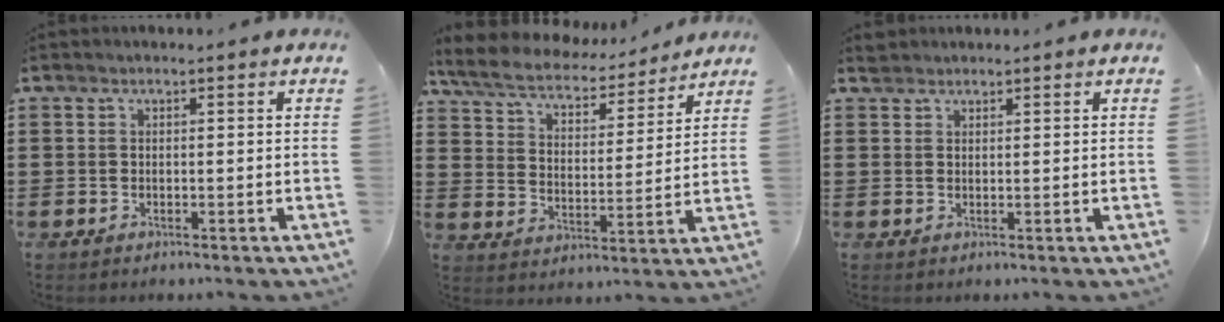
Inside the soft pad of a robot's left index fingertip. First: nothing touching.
{"total": 6.5, "force": [6.0, 1.4, 2.1], "torque": [-0.070, -0.036, 0.102]}
{"total": 1.4, "force": [1.3, 0.5, 0.0], "torque": [-0.004, 0.003, 0.026]}